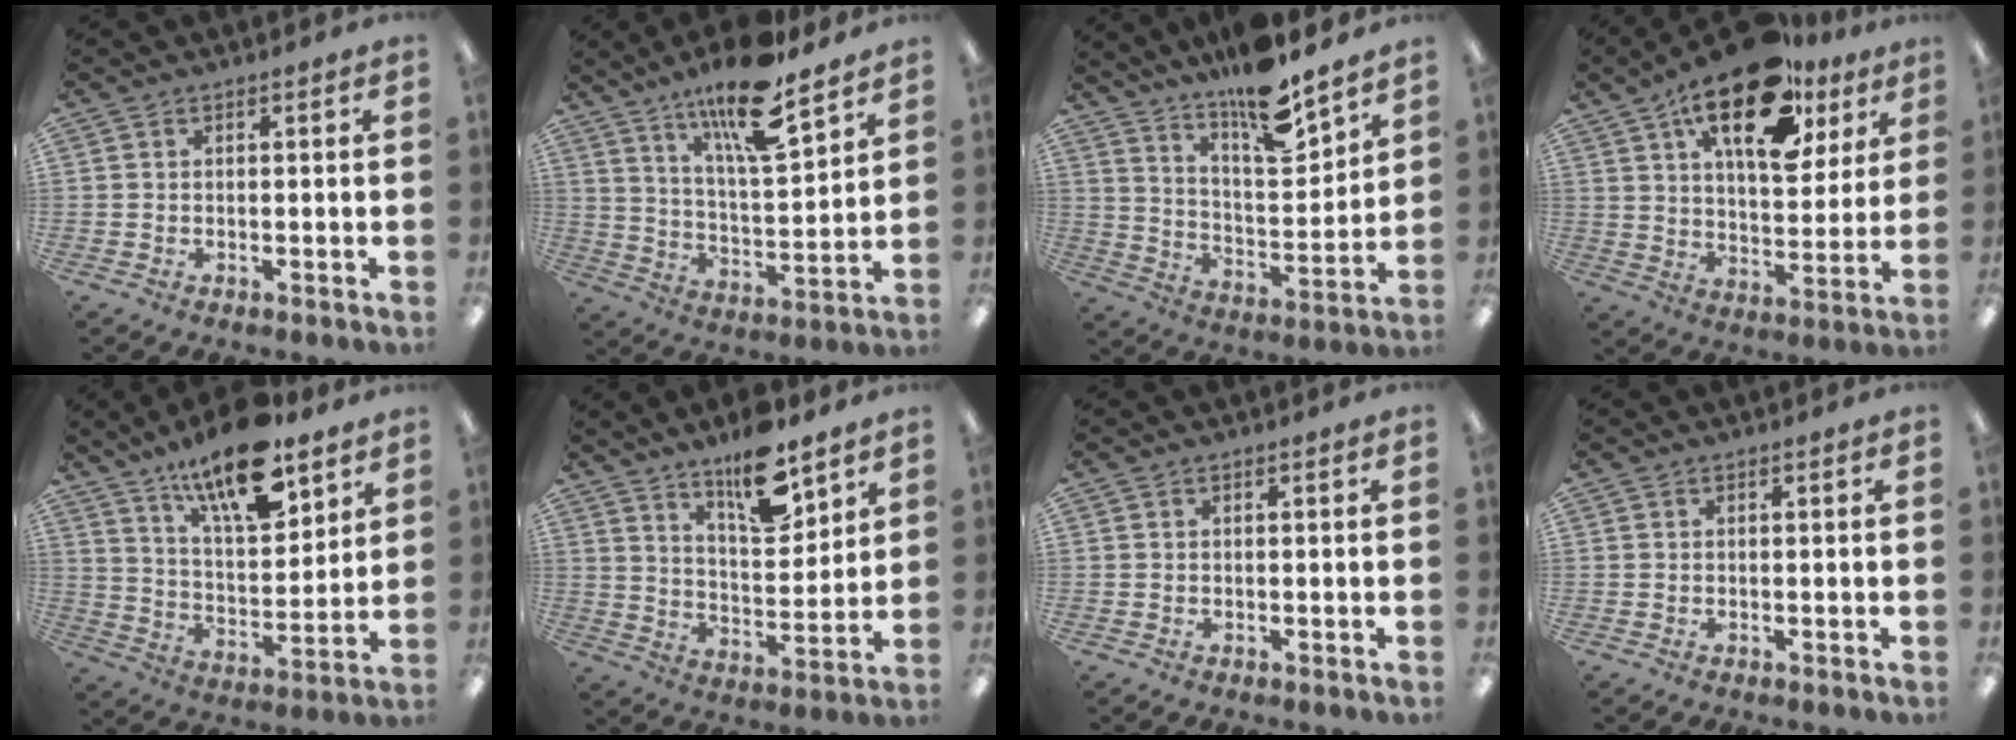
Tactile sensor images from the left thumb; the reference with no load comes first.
{"total": 16.4, "force": [12.4, 3.7, 10.1], "torque": [-0.170, -0.071, 0.203]}
{"total": 14.0, "force": [12.1, 2.7, 6.6], "torque": [-0.111, -0.092, 0.206]}
{"total": 21.6, "force": [12.9, 10.0, 14.2], "torque": [-0.218, -0.057, 0.214]}
{"total": 17.9, "force": [13.1, 6.2, 10.6], "torque": [-0.172, -0.076, 0.218]}
{"total": 13.5, "force": [10.1, 4.7, 7.8], "torque": [-0.110, -0.064, 0.172]}
{"total": 0.0}
{"total": 0.0}